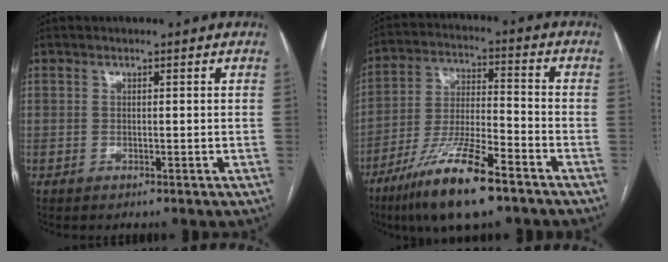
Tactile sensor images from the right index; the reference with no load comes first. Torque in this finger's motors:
{"motor_torque": [1.01, -1.12, 0.41, 0.21]}